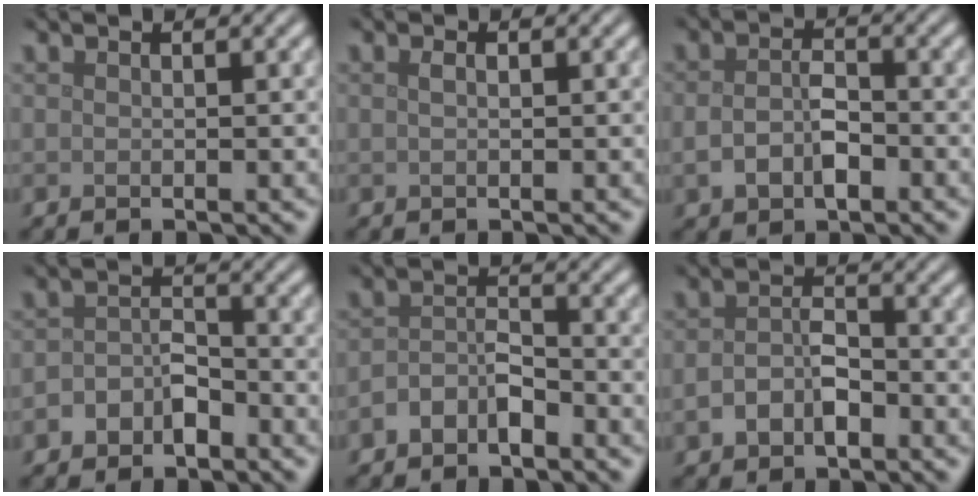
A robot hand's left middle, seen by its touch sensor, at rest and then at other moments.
{"total": 0.6, "force": [0.1, 0.3, 0.5], "torque": [-0.013, 0.002, 0.002]}
{"total": 3.0, "force": [-0.8, 1.7, 2.3], "torque": [-0.049, -0.002, -0.015]}
{"total": 2.9, "force": [-1.6, 1.8, 1.6], "torque": [-0.027, 0.007, -0.030]}
{"total": 2.7, "force": [-1.6, 1.4, 1.6], "torque": [-0.029, 0.010, -0.034]}
{"total": 3.0, "force": [-1.1, 1.8, 2.1], "torque": [-0.044, 0.002, -0.020]}